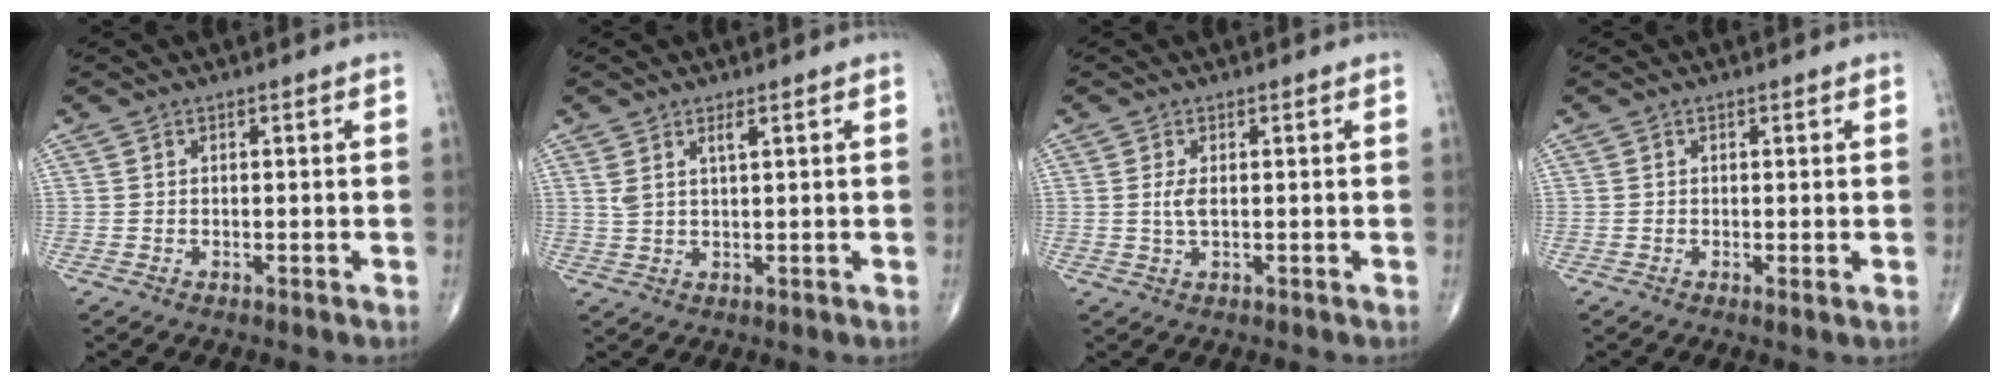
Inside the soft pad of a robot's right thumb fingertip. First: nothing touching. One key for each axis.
{"total": 2.8, "fx": 1.5, "fy": 0.7, "fz": 2.3, "tx": -0.051, "ty": -0.003, "tz": 0.035}
{"total": 2.3, "fx": 0.3, "fy": 0.8, "fz": 2.1, "tx": -0.048, "ty": -0.002, "tz": 0.009}
{"total": 0.7, "fx": 0.0, "fy": 0.0, "fz": 0.7, "tx": -0.016, "ty": -0.005, "tz": -0.004}